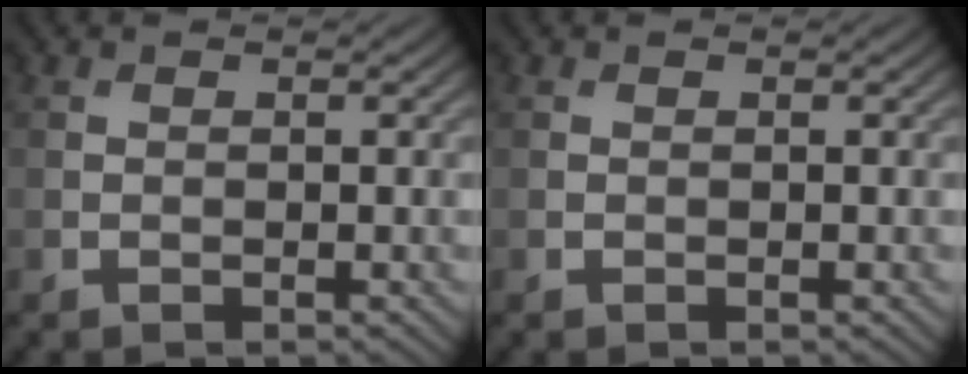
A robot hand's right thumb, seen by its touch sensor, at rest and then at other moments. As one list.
[{"total": 0.0}]